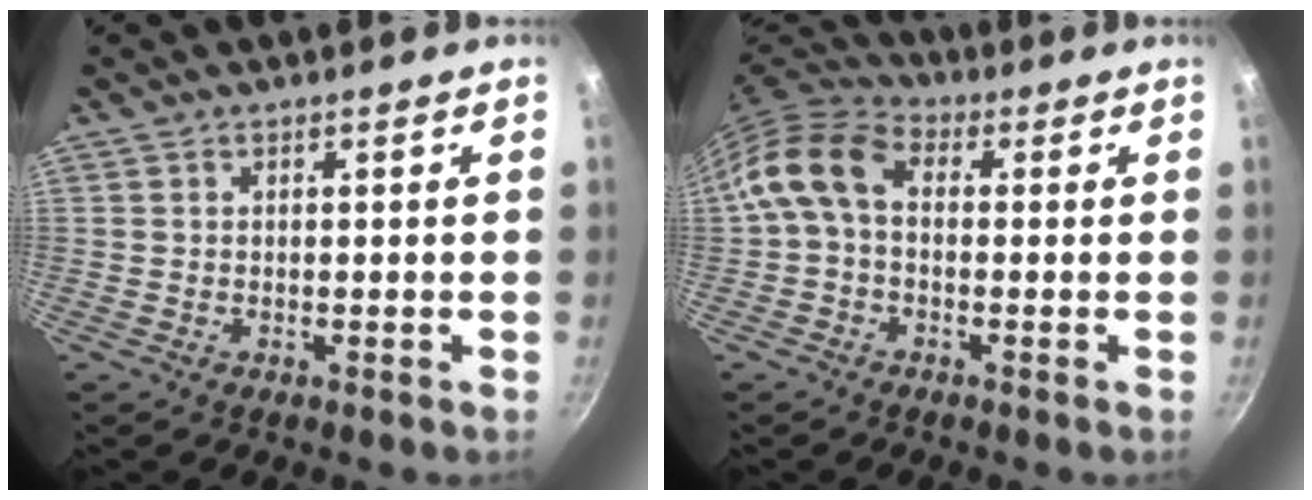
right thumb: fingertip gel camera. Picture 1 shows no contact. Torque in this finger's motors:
{"motor_torque": [-0.54, 0.78, 0.64, -0.56, 0.28]}